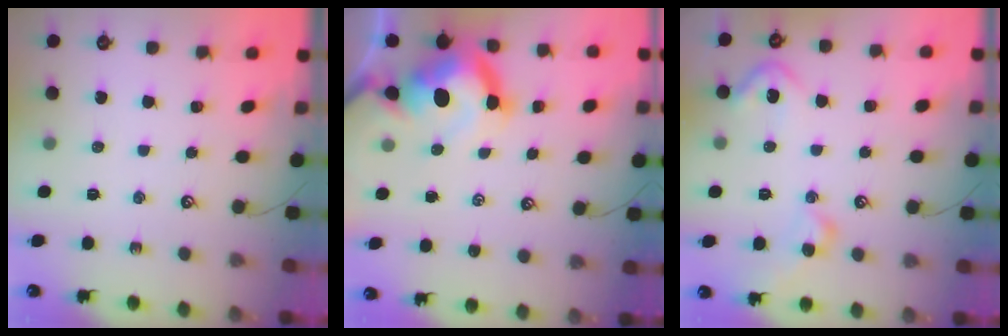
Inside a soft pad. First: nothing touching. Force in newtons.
{"total": 14.2, "press": 14.1, "slide": 1.9}
{"total": 8.0, "press": 7.9, "slide": 1.3}